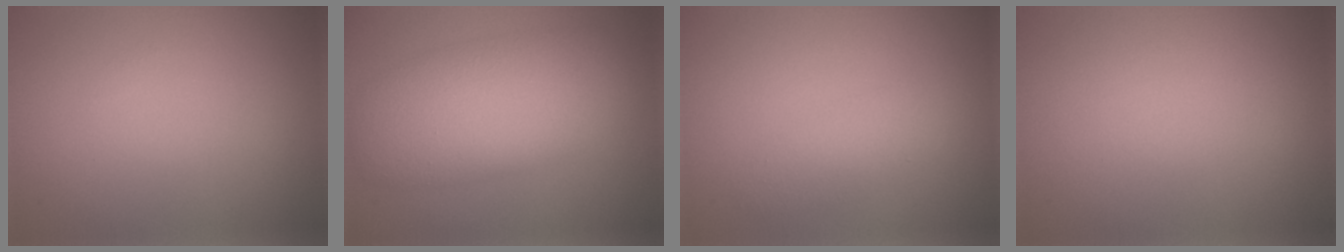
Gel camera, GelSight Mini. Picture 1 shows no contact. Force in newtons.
{"total": 7.6, "press": 7.6, "slide": 0.6}
{"total": 1.9, "press": 1.9, "slide": 0.1}
{"total": 0.0}